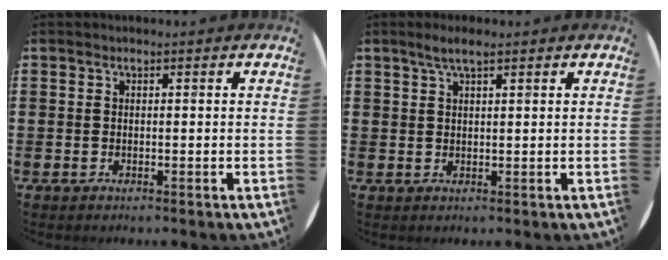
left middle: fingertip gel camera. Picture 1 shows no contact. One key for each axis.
{"total": 2.5, "fx": 1.7, "fy": 0.4, "fz": 1.8, "tx": -0.036, "ty": 0.006, "tz": 0.030}